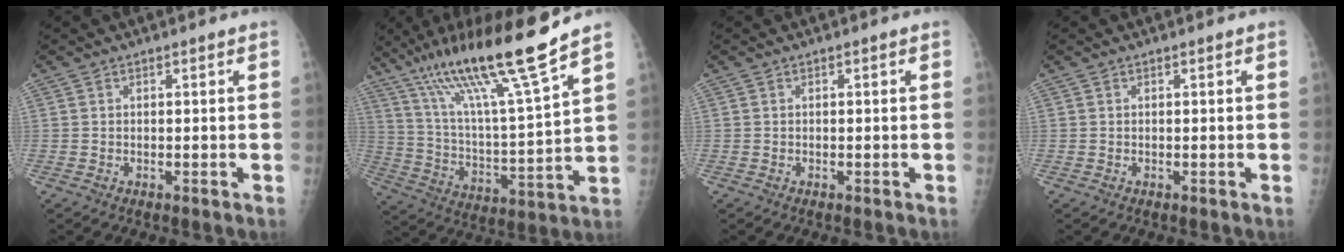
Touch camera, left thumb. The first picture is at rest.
{"total": 19.6, "force": [14.2, 0.2, 13.5], "torque": [-0.219, -0.065, 0.255]}
{"total": 0.0}
{"total": 0.0}